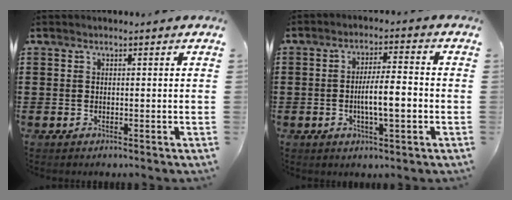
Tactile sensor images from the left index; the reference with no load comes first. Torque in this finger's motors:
{"motor_torque": [1.76, 0.38, 0.66, 0.11]}